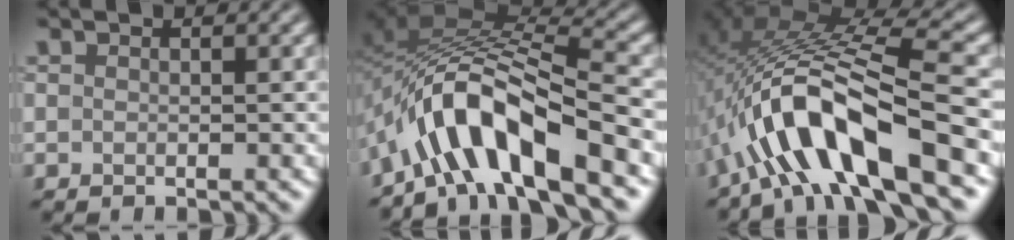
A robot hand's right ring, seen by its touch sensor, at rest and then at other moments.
{"total": 9.3, "force": [-5.5, 2.6, 7.0], "torque": [-0.110, 0.021, -0.104]}
{"total": 10.4, "force": [-4.0, 2.5, 9.2], "torque": [-0.172, 0.026, -0.074]}